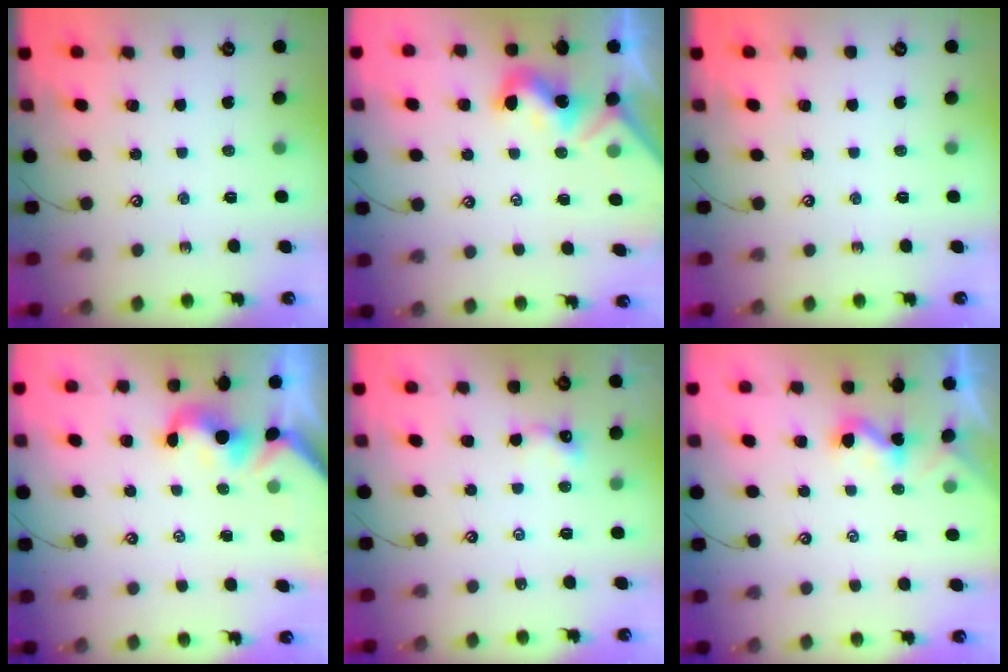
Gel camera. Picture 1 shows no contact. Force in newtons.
{"total": 1.9, "press": 1.9, "slide": 0.3}
{"total": 0.0}
{"total": 1.1, "press": 1.0, "slide": 0.3}
{"total": 1.2, "press": 1.2, "slide": 0.4}
{"total": 3.1, "press": 3.0, "slide": 0.3}